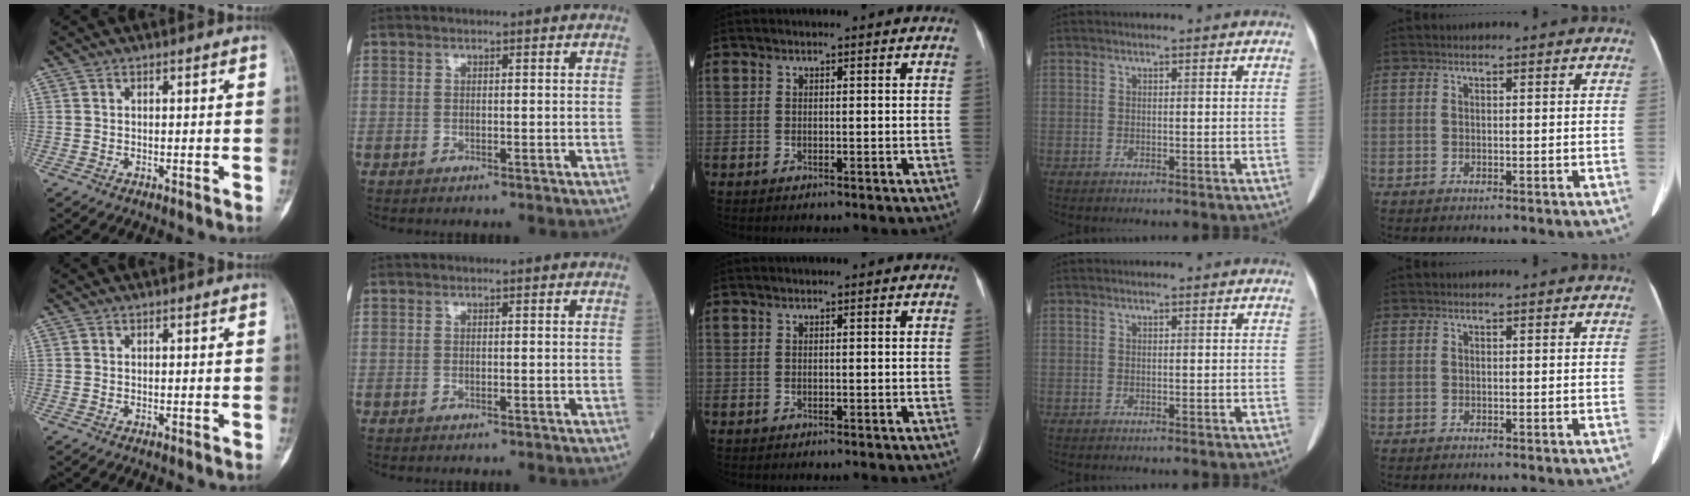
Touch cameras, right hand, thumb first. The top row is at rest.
{}